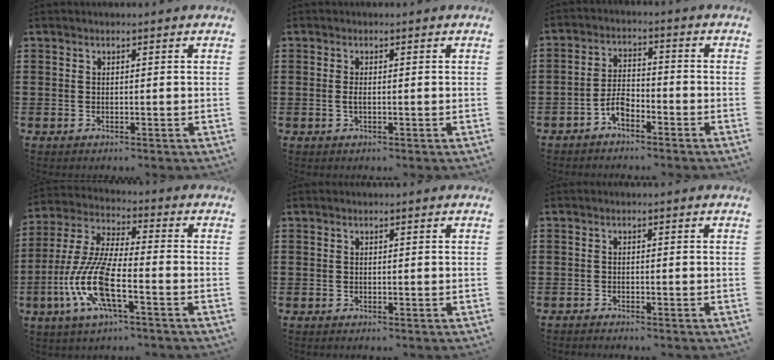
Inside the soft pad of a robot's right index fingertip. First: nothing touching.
{"total": 1.0, "force": [-0.1, 0.3, 1.0], "torque": [-0.019, 0.000, -0.003]}
{"total": 4.0, "force": [-2.6, 1.9, 2.3], "torque": [-0.057, 0.004, -0.053]}
{"total": 11.3, "force": [-4.6, 3.0, 9.9], "torque": [-0.247, -0.020, -0.095]}
{"total": 0.0}
{"total": 0.9, "force": [-0.9, 0.0, 0.0], "torque": [-0.004, -0.001, -0.018]}